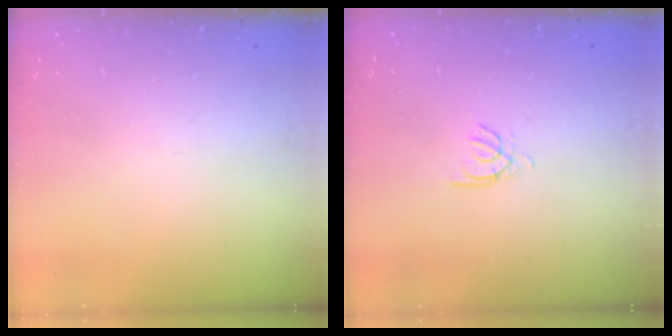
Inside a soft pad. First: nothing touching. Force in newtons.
{"total": 2.4, "press": 2.3, "slide": 0.4}